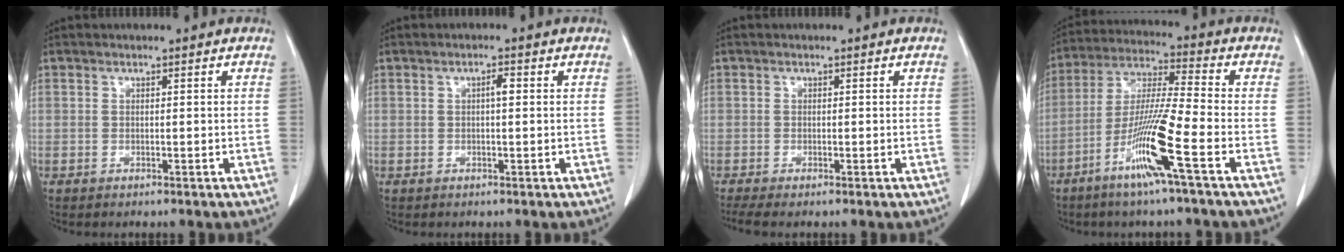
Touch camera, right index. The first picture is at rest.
{"total": 1.5, "force": [0.2, 0.3, 1.4], "torque": [-0.023, 0.004, 0.003]}
{"total": 1.9, "force": [-1.2, 0.1, 1.5], "torque": [-0.035, -0.005, -0.024]}
{"total": 12.3, "force": [-5.7, -0.9, 10.8], "torque": [-0.213, -0.013, -0.114]}